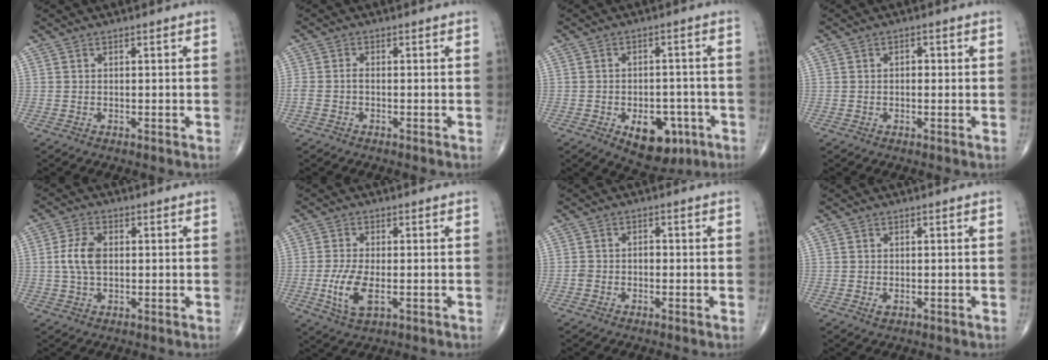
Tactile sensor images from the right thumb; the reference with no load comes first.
{"total": 1.8, "force": [-0.4, 0.9, 1.5], "torque": [-0.039, 0.006, -0.010]}
{"total": 10.5, "force": [-4.6, 6.3, 7.0], "torque": [-0.066, 0.021, -0.053]}
{"total": 1.4, "force": [0.1, 0.9, 1.1], "torque": [-0.014, 0.003, -0.001]}
{"total": 6.0, "force": [0.4, 3.6, 4.7], "torque": [-0.101, 0.007, 0.004]}
{"total": 7.2, "force": [-1.7, 3.2, 6.2], "torque": [-0.134, -0.006, -0.028]}
{"total": 2.1, "force": [-0.6, 1.6, 1.3], "torque": [-0.019, 0.011, -0.012]}
{"total": 1.0, "force": [-0.2, 0.7, 0.7], "torque": [-0.013, -0.002, -0.002]}